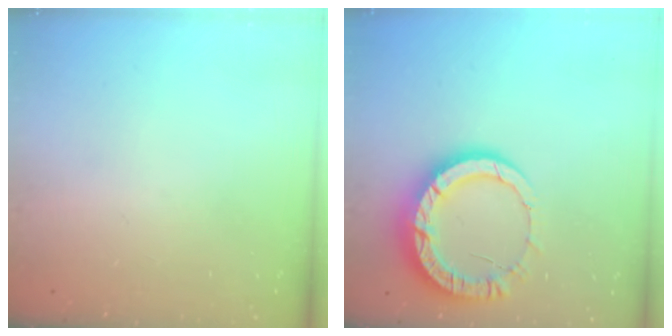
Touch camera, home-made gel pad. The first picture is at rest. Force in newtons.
{"total": 13.5, "press": 13.4, "slide": 1.5}